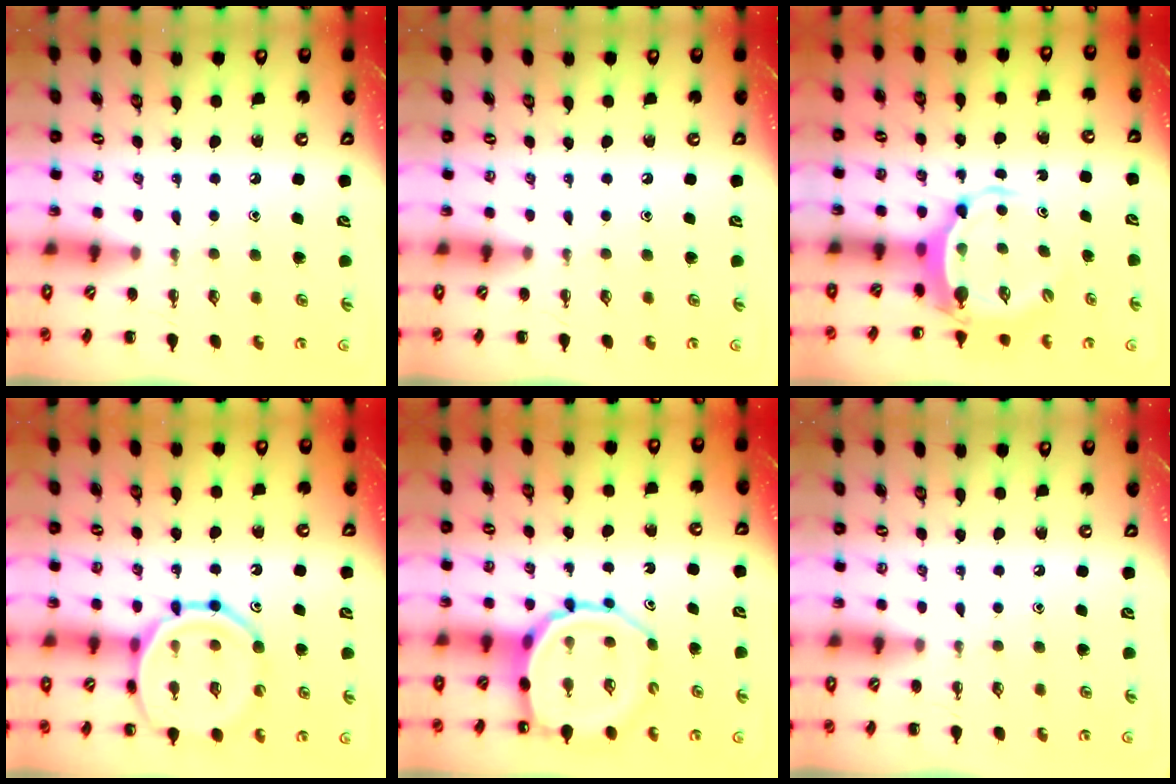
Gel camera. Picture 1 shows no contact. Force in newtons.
{"total": 0.0}
{"total": 6.4, "press": 6.2, "slide": 1.3}
{"total": 16.4, "press": 16.3, "slide": 2.5}
{"total": 11.3, "press": 10.8, "slide": 3.0}
{"total": 0.0}